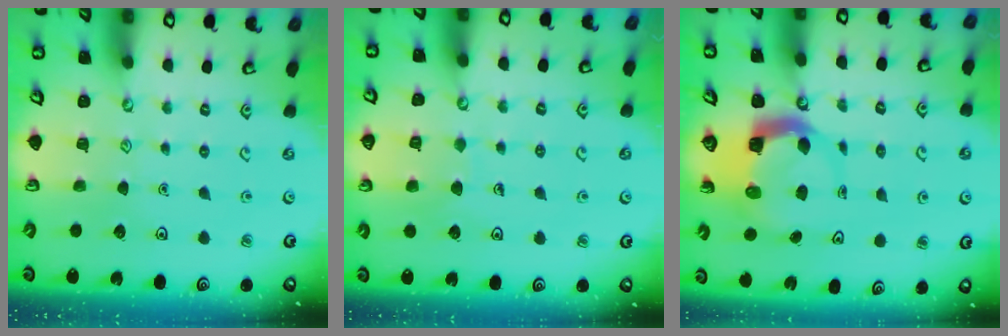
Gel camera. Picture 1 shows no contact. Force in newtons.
{"total": 6.8, "press": 6.8, "slide": 0.4}
{"total": 5.0, "press": 4.9, "slide": 0.8}